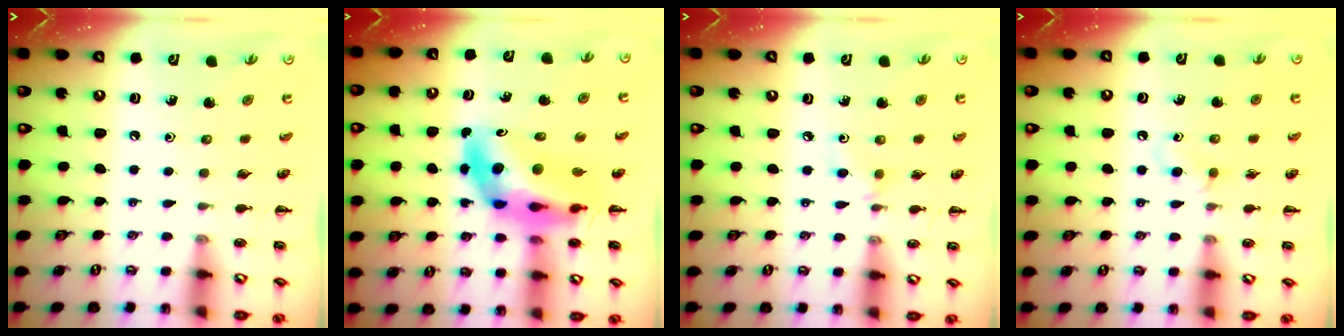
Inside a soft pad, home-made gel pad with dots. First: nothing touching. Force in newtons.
{"total": 13.4, "press": 12.8, "slide": 4.0}
{"total": 3.5, "press": 3.3, "slide": 1.2}
{"total": 3.5, "press": 3.3, "slide": 1.4}